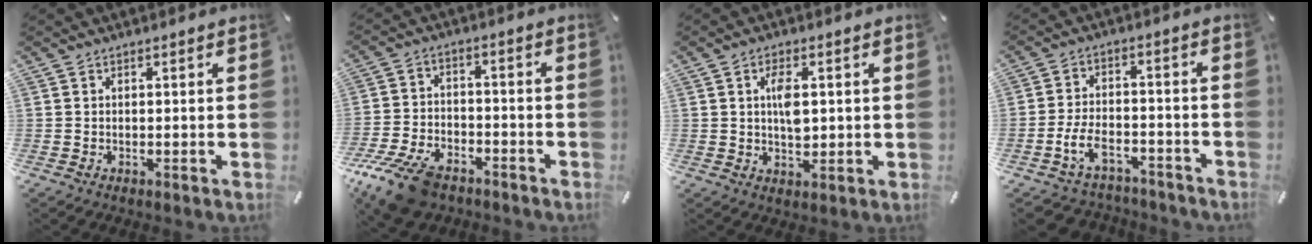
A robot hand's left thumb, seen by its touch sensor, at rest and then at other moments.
{"total": 12.1, "force": [-8.4, 6.1, 6.3], "torque": [-0.125, 0.044, -0.154]}
{"total": 5.5, "force": [0.9, 3.0, 4.5], "torque": [-0.086, -0.002, 0.009]}
{"total": 8.8, "force": [-4.3, 5.6, 5.3], "torque": [-0.115, 0.015, -0.078]}